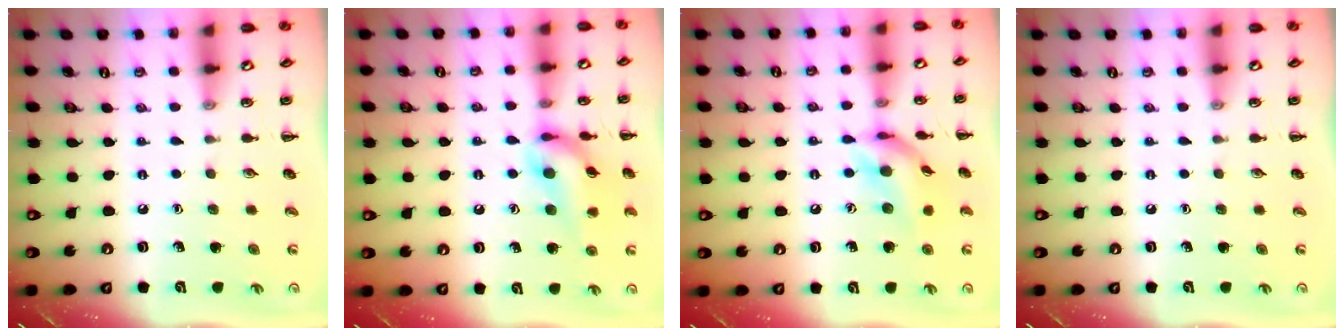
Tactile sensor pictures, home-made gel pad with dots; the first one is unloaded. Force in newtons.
{"total": 13.9, "press": 13.8, "slide": 1.6}
{"total": 13.2, "press": 13.0, "slide": 2.0}
{"total": 0.0}